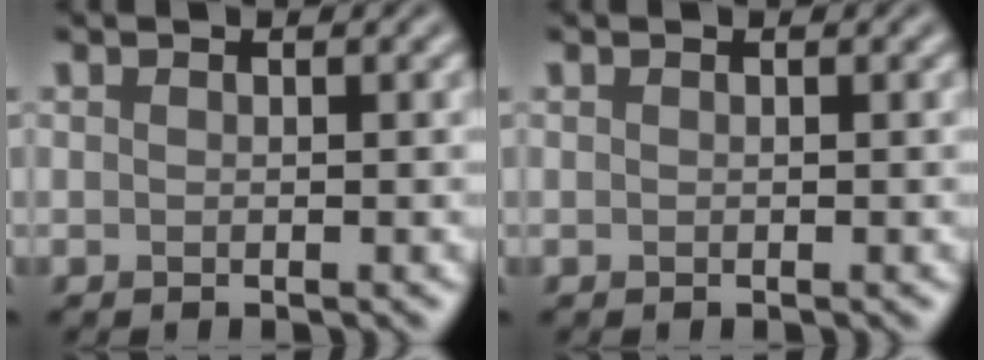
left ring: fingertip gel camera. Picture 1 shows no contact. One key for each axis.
{"total": 0.0}